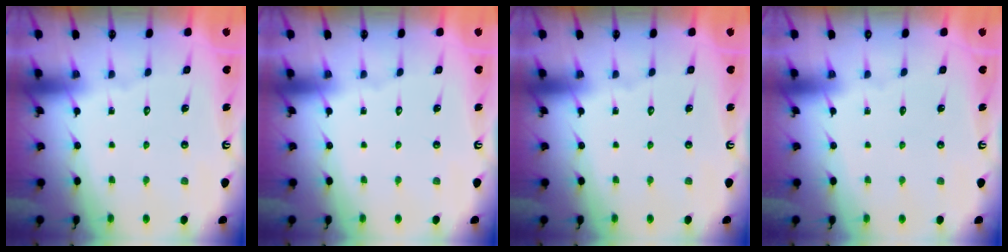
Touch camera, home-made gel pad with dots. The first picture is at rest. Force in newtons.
{"total": 0.0}
{"total": 0.0}
{"total": 0.0}